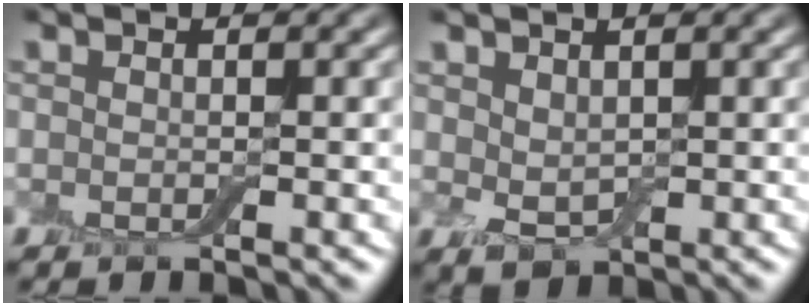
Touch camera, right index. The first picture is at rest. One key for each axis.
{"total": 2.1, "fx": 0.9, "fy": 1.3, "fz": 1.4, "tx": -0.030, "ty": -0.003, "tz": 0.022}